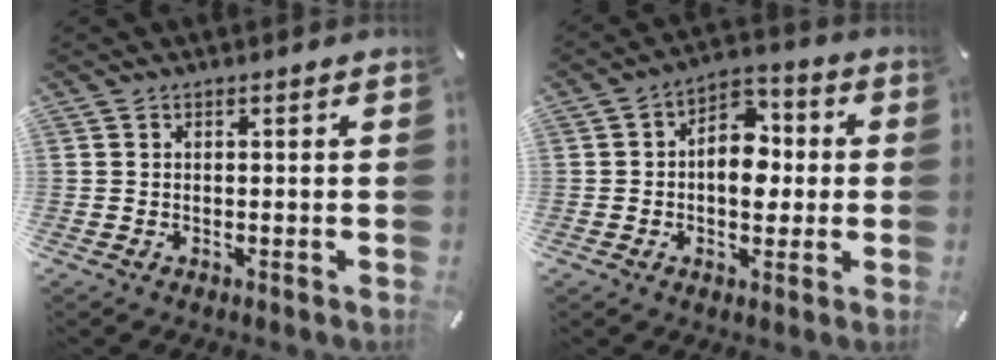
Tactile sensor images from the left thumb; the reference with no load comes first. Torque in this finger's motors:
{"motor_torque": [0.17, 0.47, 0.90, -0.05, 0.13]}